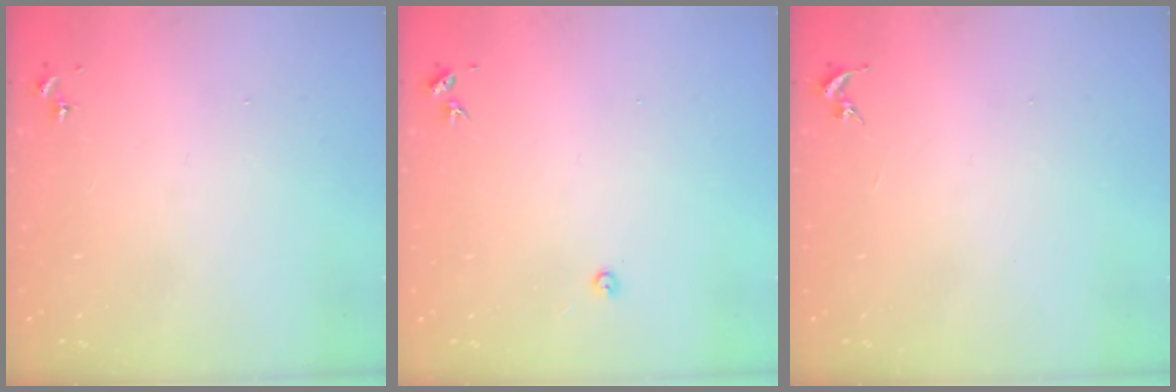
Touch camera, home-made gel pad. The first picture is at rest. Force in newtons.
{"total": 3.0, "press": 3.0, "slide": 0.4}
{"total": 0.0}